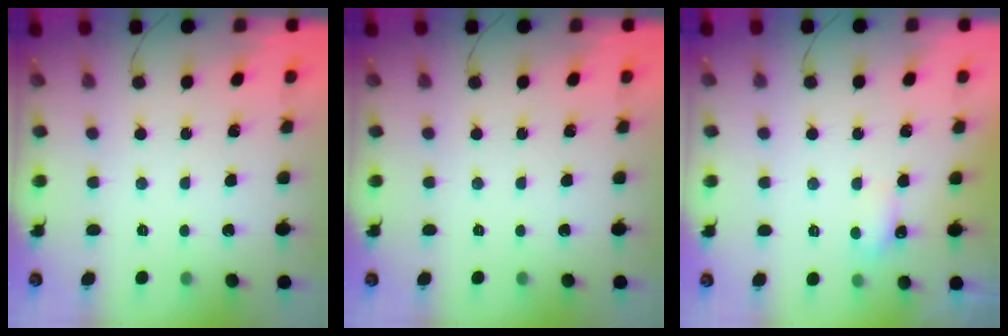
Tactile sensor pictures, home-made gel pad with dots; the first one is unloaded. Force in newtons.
{"total": 0.0}
{"total": 3.7, "press": 3.6, "slide": 1.1}